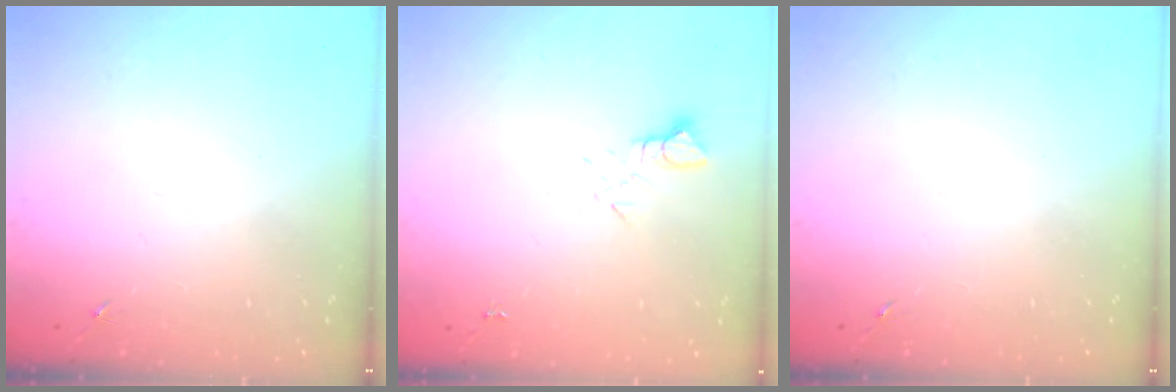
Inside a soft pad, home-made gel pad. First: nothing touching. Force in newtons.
{"total": 2.7, "press": 2.7, "slide": 0.2}
{"total": 0.0}